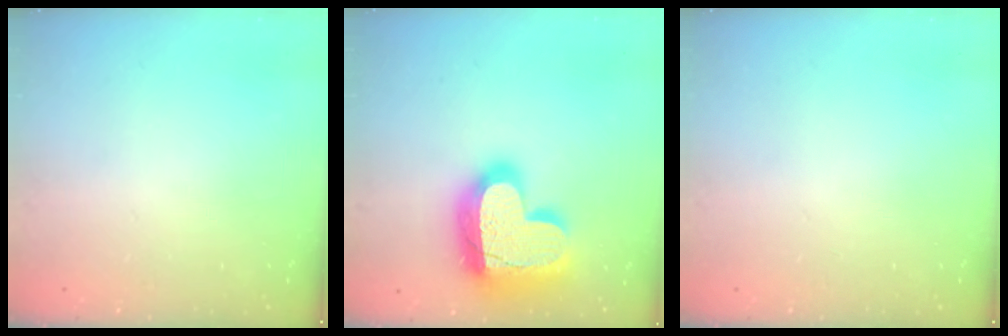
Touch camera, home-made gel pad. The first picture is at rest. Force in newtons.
{"total": 26.4, "press": 26.3, "slide": 2.0}
{"total": 0.0}